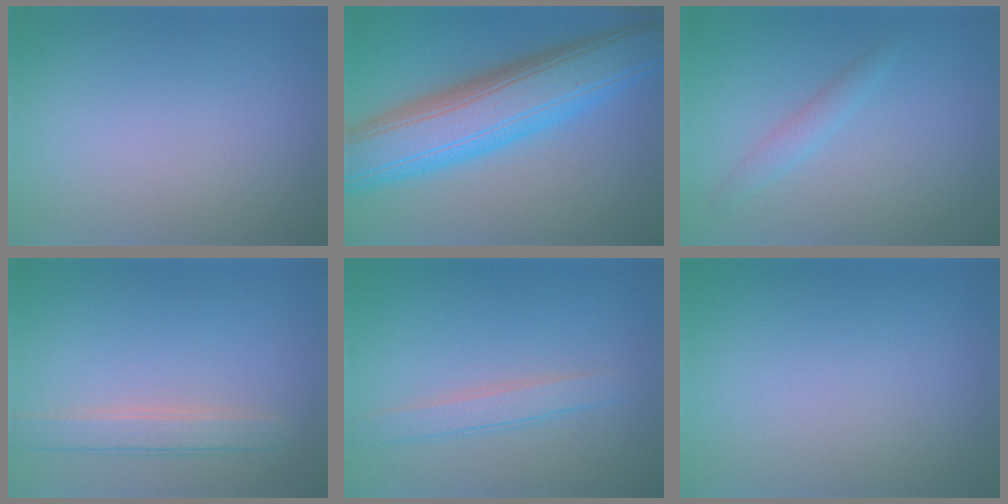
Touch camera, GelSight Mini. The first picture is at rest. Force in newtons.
{"total": 11.0, "press": 11.0, "slide": 0.1}
{"total": 1.4, "press": 1.4, "slide": 0.1}
{"total": 2.7, "press": 2.7, "slide": 0.5}
{"total": 2.3, "press": 2.2, "slide": 0.1}
{"total": 0.0}